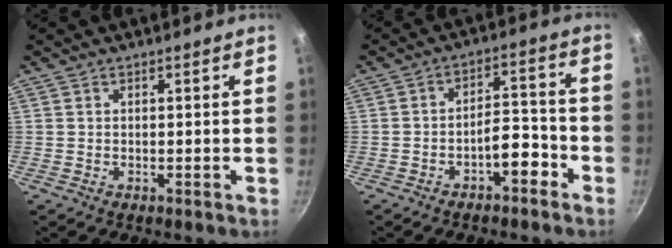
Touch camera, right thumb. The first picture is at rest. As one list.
[{"total": 6.4, "force": [-3.7, 2.8, 4.4], "torque": [-0.045, 0.049, -0.050]}]